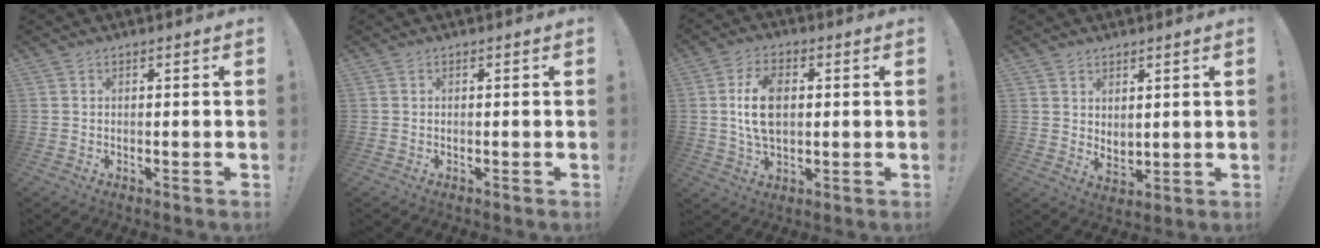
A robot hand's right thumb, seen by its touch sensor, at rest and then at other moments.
{"total": 0.0}
{"total": 11.1, "force": [1.0, 6.8, 8.7], "torque": [-0.159, 0.005, 0.019]}
{"total": 4.0, "force": [3.5, 1.9, 0.7], "torque": [-0.008, -0.026, 0.063]}